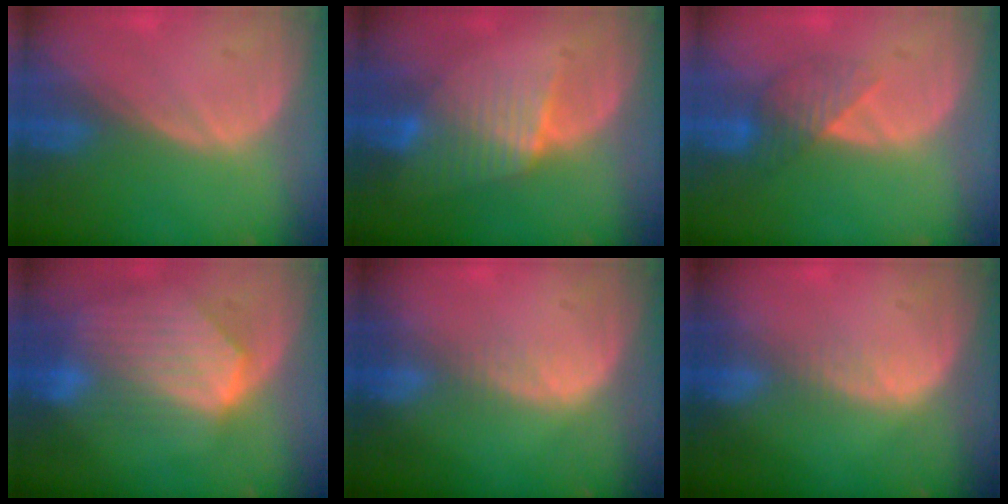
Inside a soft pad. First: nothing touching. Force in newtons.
{"total": 6.5, "press": 5.8, "slide": 3.0}
{"total": 4.0, "press": 3.8, "slide": 1.0}
{"total": 8.7, "press": 7.9, "slide": 3.7}
{"total": 1.6, "press": 1.6, "slide": 0.1}
{"total": 1.6, "press": 1.6, "slide": 0.1}